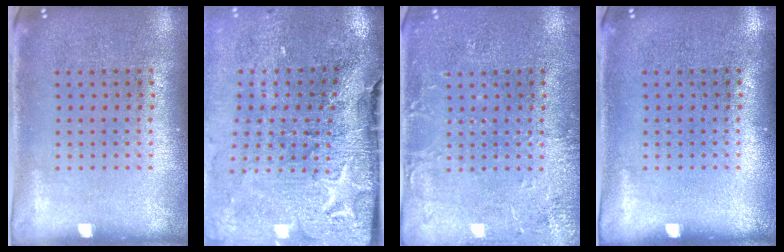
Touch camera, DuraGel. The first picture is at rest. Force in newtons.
{"total": 4.1, "press": 3.4, "slide": 2.3}
{"total": 2.8, "press": 2.8, "slide": 0.4}
{"total": 0.0}